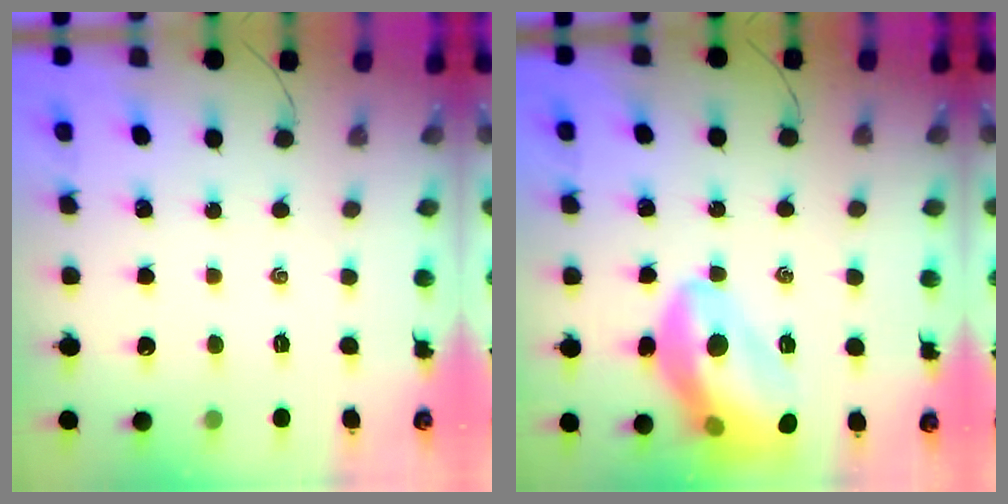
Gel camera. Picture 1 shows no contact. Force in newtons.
{"total": 15.9, "press": 15.7, "slide": 2.2}